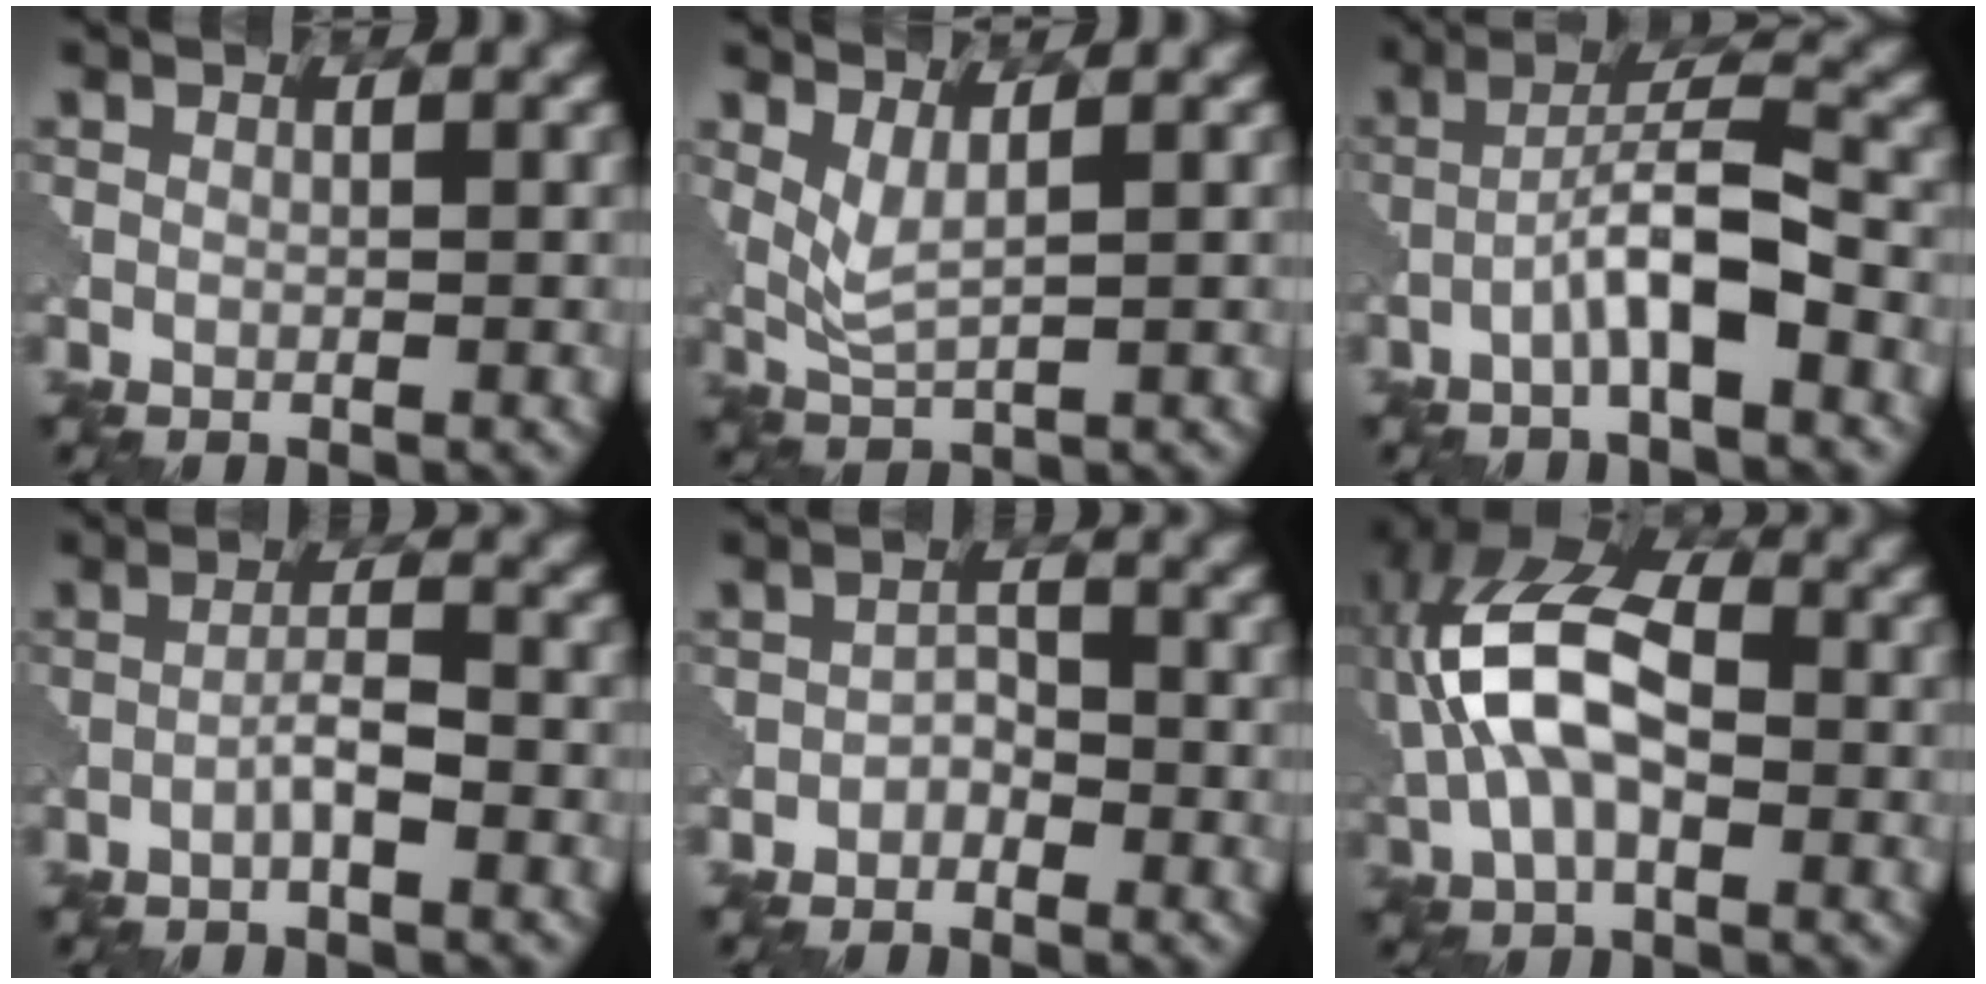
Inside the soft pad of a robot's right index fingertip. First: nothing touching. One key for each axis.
{"total": 2.5, "fx": 1.1, "fy": 0.5, "fz": 2.1, "tx": -0.050, "ty": -0.007, "tz": 0.029}
{"total": 5.1, "fx": -2.3, "fy": 0.9, "fz": 4.5, "tx": -0.079, "ty": 0.021, "tz": -0.048}
{"total": 2.3, "fx": -1.1, "fy": 0.3, "fz": 2.0, "tx": -0.036, "ty": 0.011, "tz": -0.025}
{"total": 1.6, "fx": -1.0, "fy": 1.0, "fz": 0.7, "tx": -0.011, "ty": 0.008, "tz": -0.021}
{"total": 11.2, "fx": 0.6, "fy": 6.4, "fz": 9.1, "tx": -0.207, "ty": 0.028, "tz": -0.005}